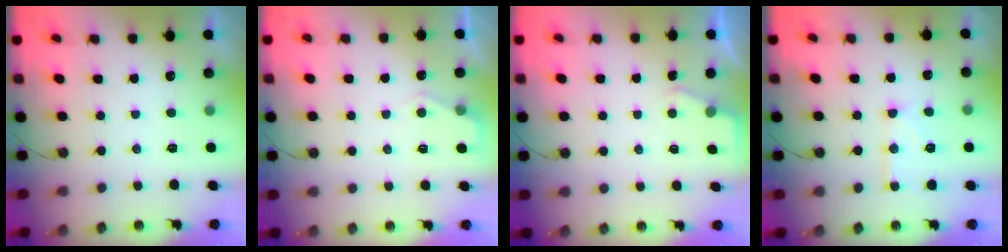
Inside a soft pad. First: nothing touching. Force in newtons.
{"total": 4.4, "press": 4.3, "slide": 0.6}
{"total": 2.8, "press": 2.7, "slide": 0.4}
{"total": 11.3, "press": 11.2, "slide": 1.1}